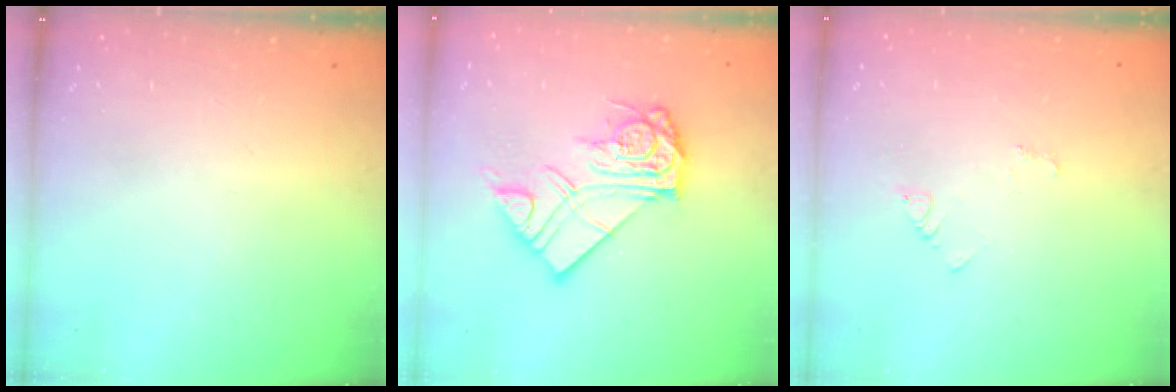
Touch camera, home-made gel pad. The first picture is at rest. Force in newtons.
{"total": 13.7, "press": 13.6, "slide": 1.4}
{"total": 2.9, "press": 2.9, "slide": 0.3}